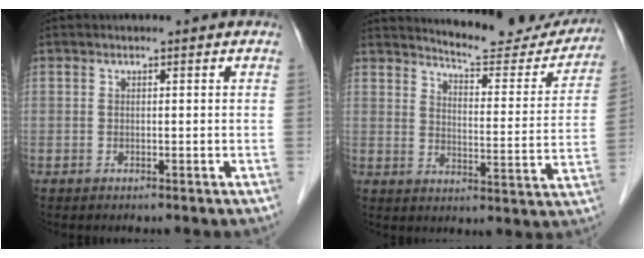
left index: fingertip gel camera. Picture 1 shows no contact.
{"total": 15.3, "force": [14.6, 2.5, 3.6], "torque": [-0.038, -0.054, 0.175]}